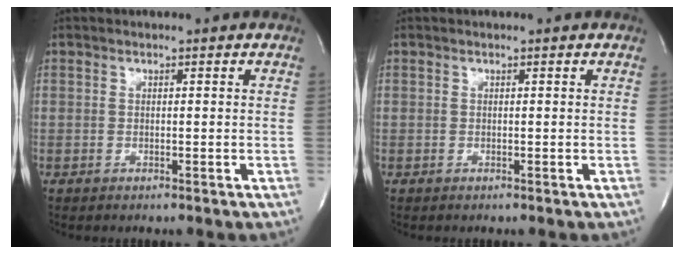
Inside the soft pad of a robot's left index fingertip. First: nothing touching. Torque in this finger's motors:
{"motor_torque": [0.16, -0.09, -0.03, -0.01]}